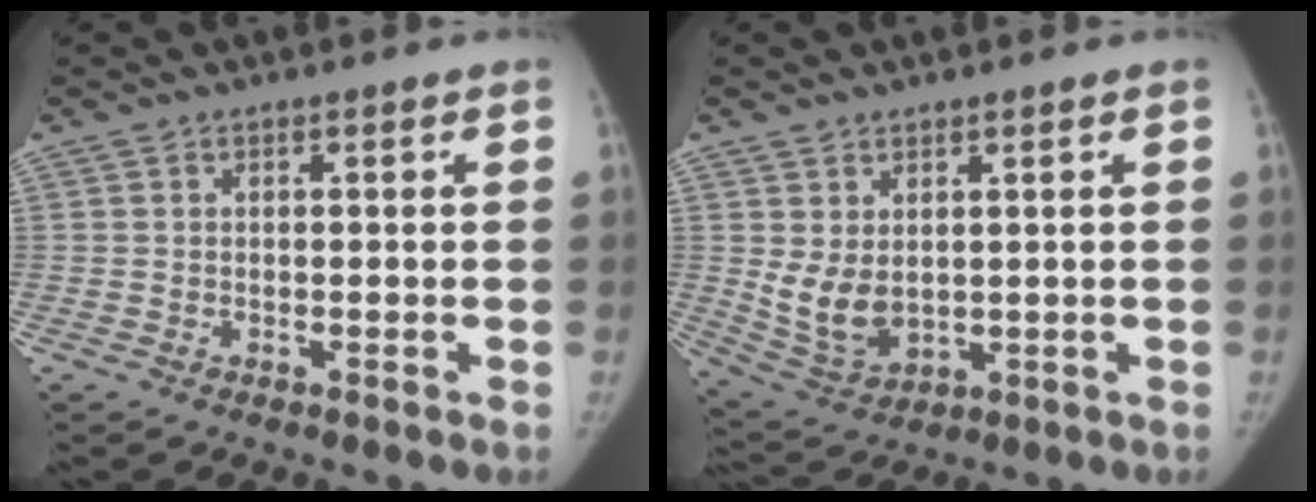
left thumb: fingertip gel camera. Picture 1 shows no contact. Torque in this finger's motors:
{"motor_torque": [0.43, 1.58, 0.55, -0.73, 0.15]}